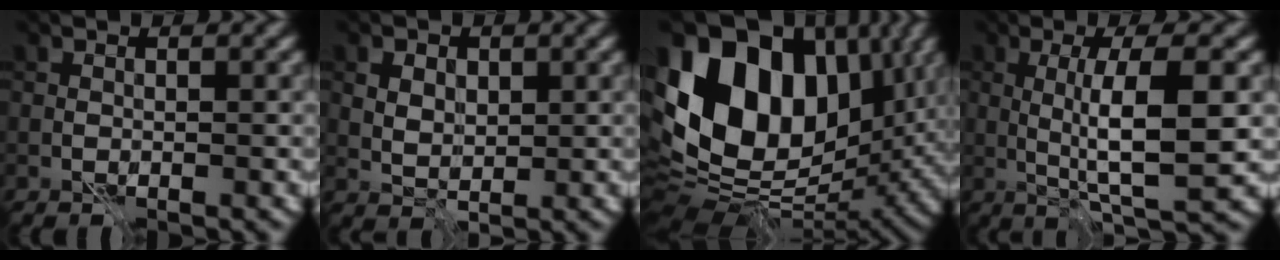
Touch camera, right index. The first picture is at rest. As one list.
[{"total": 2.7, "force": [1.2, 1.9, 1.6], "torque": [-0.033, 0.003, 0.018]}, {"total": 17.5, "force": [3.7, 12.3, 11.8], "torque": [-0.226, 0.035, 0.057]}, {"total": 6.5, "force": [0.2, 1.0, 6.4], "torque": [-0.113, 0.000, 0.007]}]